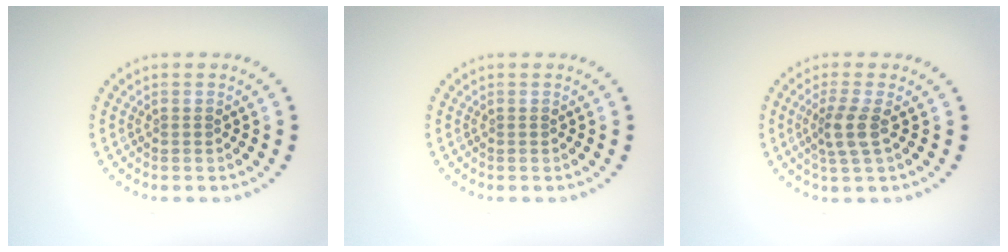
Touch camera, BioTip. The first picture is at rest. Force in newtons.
{"total": 0.0}
{"total": 2.5, "press": 1.9, "slide": 1.6}